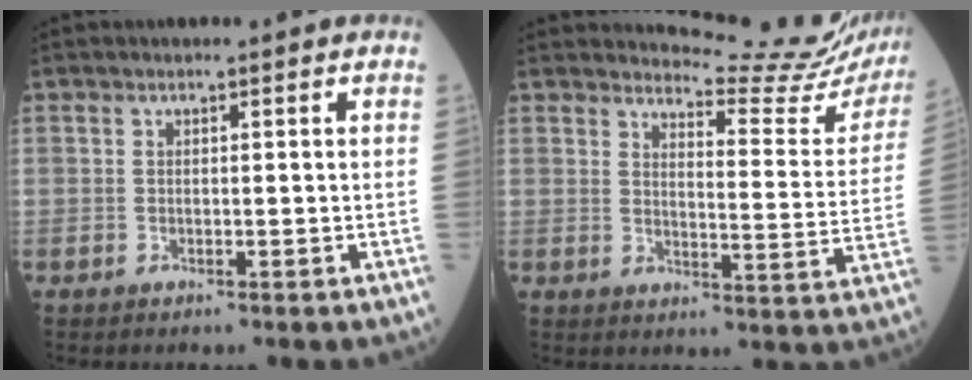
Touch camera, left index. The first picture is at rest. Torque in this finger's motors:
{"motor_torque": [0.92, -1.22, 0.01, -0.02]}